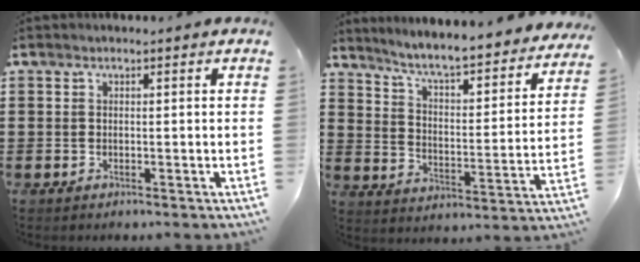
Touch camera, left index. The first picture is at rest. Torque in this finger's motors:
{"motor_torque": [1.32, 0.28, 0.84, 0.21]}